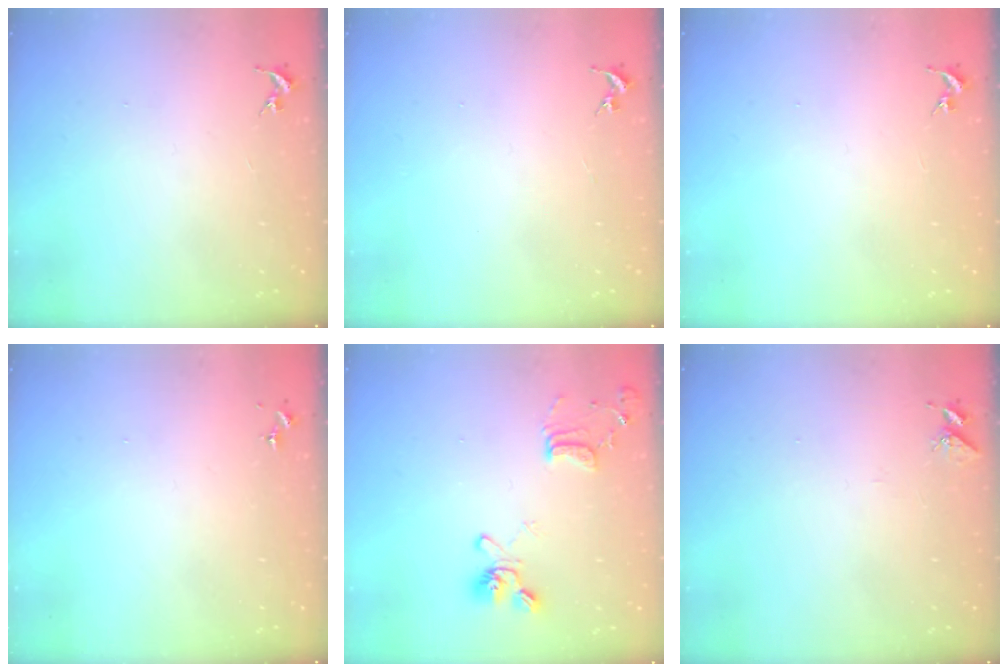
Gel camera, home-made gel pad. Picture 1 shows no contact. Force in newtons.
{"total": 0.0}
{"total": 0.0}
{"total": 0.0}
{"total": 13.4, "press": 13.2, "slide": 2.2}
{"total": 5.0, "press": 5.0, "slide": 0.4}